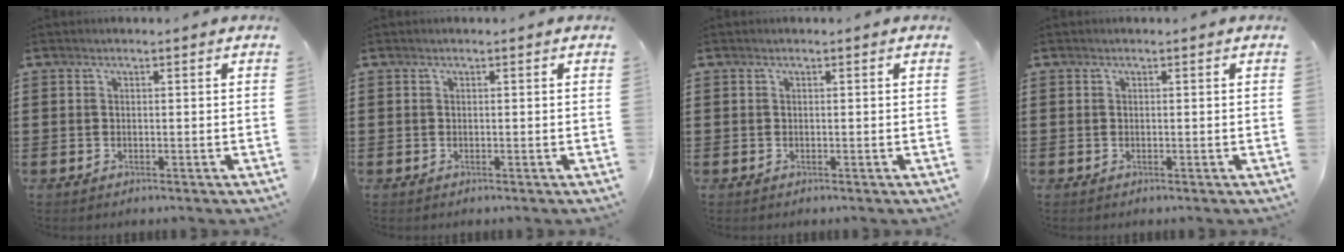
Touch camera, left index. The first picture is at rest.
{"total": 0.0}
{"total": 0.0}
{"total": 0.0}